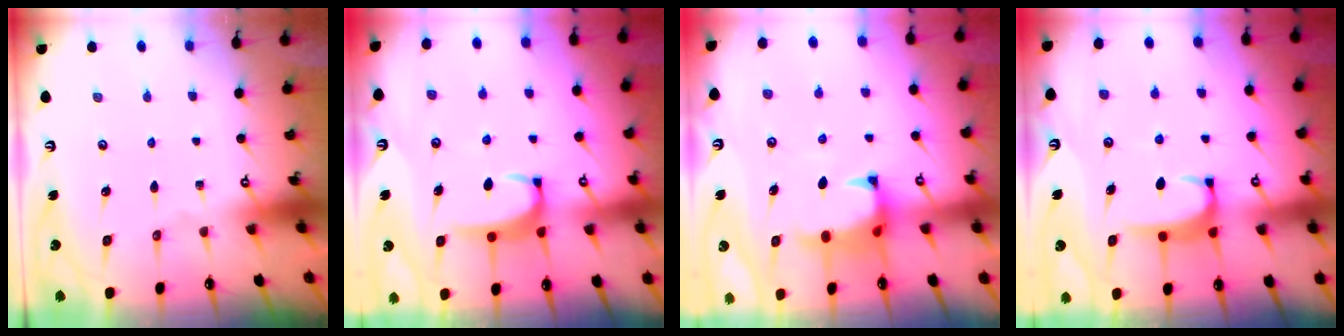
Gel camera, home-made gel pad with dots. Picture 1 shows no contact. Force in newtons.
{"total": 3.1, "press": 3.1, "slide": 0.4}
{"total": 1.0, "press": 0.1, "slide": 1.0}
{"total": 2.1, "press": 2.1, "slide": 0.5}